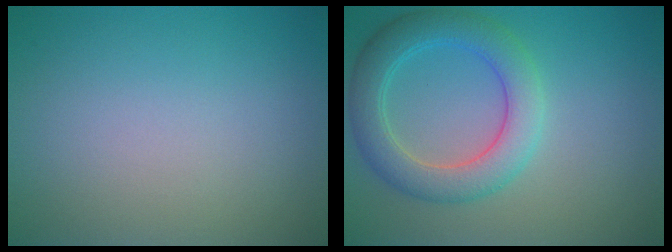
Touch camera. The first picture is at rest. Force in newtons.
{"total": 5.3, "press": 5.3, "slide": 0.2}